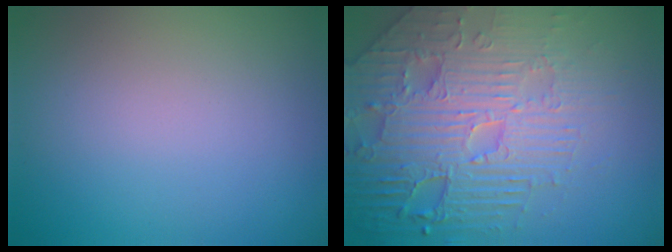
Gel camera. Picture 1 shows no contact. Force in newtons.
{"total": 8.0, "press": 6.2, "slide": 5.1}